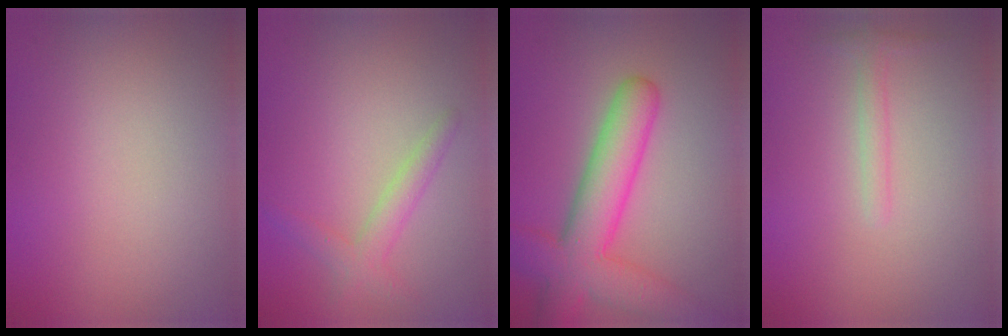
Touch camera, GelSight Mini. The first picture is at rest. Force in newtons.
{"total": 2.0, "press": 2.0, "slide": 0.1}
{"total": 7.4, "press": 7.4, "slide": 0.3}
{"total": 1.1, "press": 1.1, "slide": 0.0}